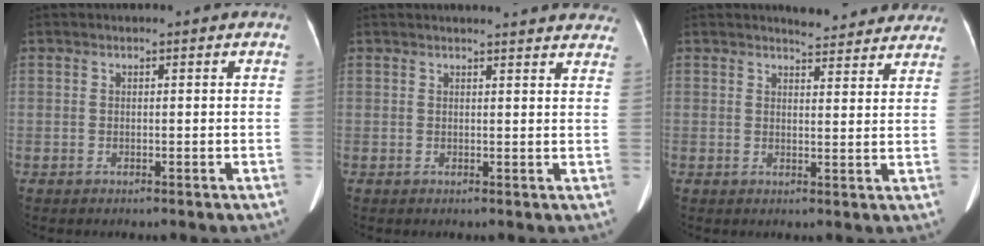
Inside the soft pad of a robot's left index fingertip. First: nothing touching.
{"total": 18.4, "force": [17.5, 2.7, 5.2], "torque": [-0.060, -0.018, 0.195]}
{"total": 9.4, "force": [9.0, 1.8, 2.0], "torque": [-0.011, -0.005, 0.095]}